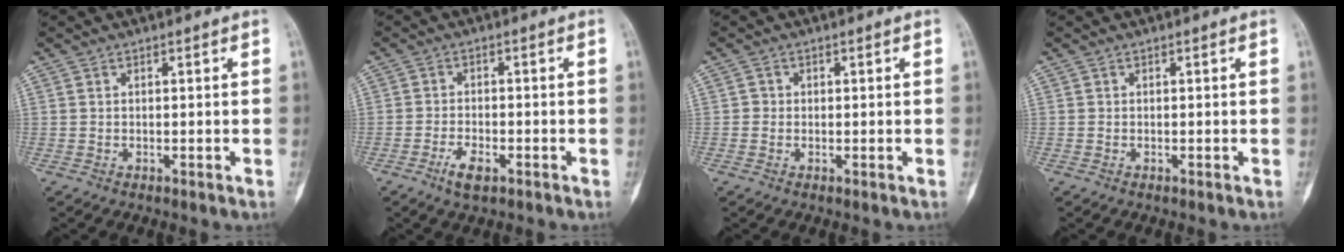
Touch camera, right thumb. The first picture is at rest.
{"total": 3.8, "force": [-2.1, 1.6, 2.8], "torque": [-0.054, 0.007, -0.038]}
{"total": 1.0, "force": [-0.1, 1.0, 0.2], "torque": [0.003, 0.004, -0.002]}
{"total": 0.0}